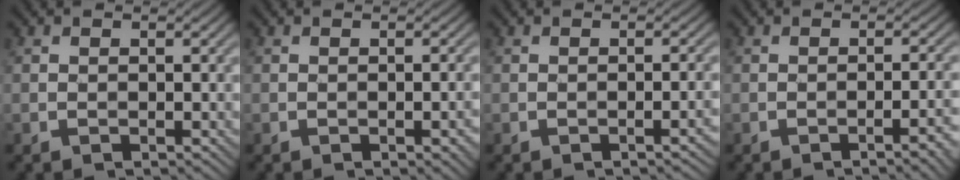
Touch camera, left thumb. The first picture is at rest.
{"total": 2.0, "force": [-0.8, 0.4, 1.9], "torque": [-0.023, 0.003, -0.010]}
{"total": 1.6, "force": [-0.7, 0.2, 1.5], "torque": [-0.019, 0.009, -0.013]}
{"total": 3.8, "force": [-1.8, 0.7, 3.2], "torque": [-0.037, 0.015, -0.030]}